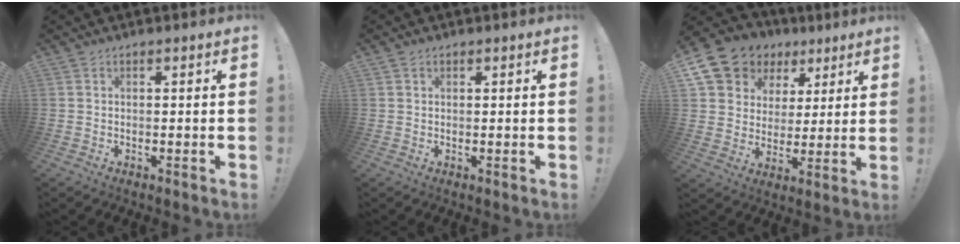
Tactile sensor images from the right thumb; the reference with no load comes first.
{"total": 0.8, "force": [0.5, 0.6, 0.1], "torque": [0.002, 0.000, 0.009]}
{"total": 13.0, "force": [7.5, 9.8, 4.2], "torque": [-0.076, -0.052, 0.155]}